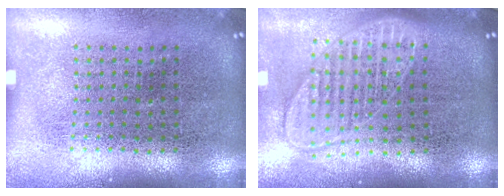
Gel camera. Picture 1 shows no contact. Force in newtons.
{"total": 1.9, "press": 1.6, "slide": 1.1}